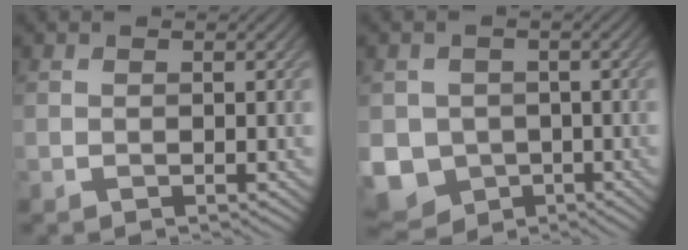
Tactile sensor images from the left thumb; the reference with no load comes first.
{"total": 7.3, "force": [-2.0, 6.5, 2.8], "torque": [-0.078, -0.028, -0.045]}